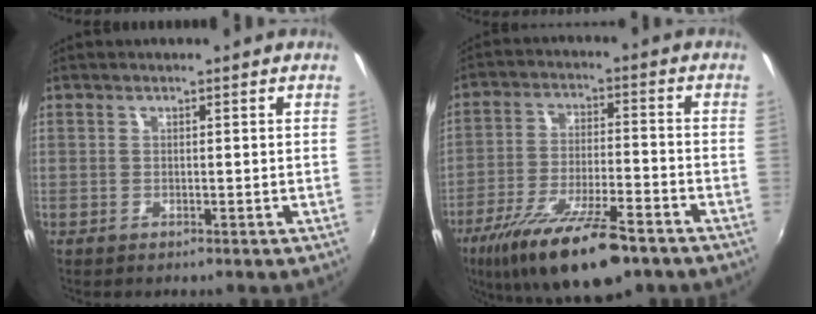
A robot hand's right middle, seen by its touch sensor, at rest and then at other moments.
{"total": 17.6, "force": [-12.2, 4.9, 11.8], "torque": [-0.228, -0.036, -0.204]}